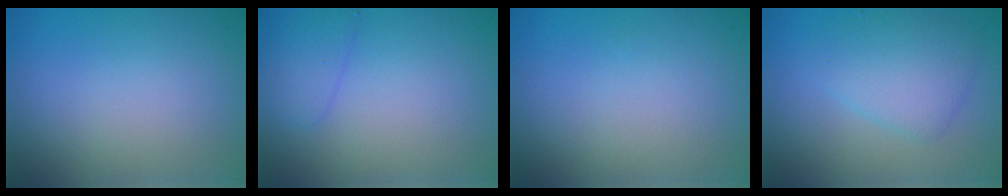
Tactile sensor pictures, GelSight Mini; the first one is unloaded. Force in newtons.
{"total": 1.7, "press": 1.7, "slide": 0.1}
{"total": 0.0}
{"total": 3.8, "press": 3.8, "slide": 0.1}